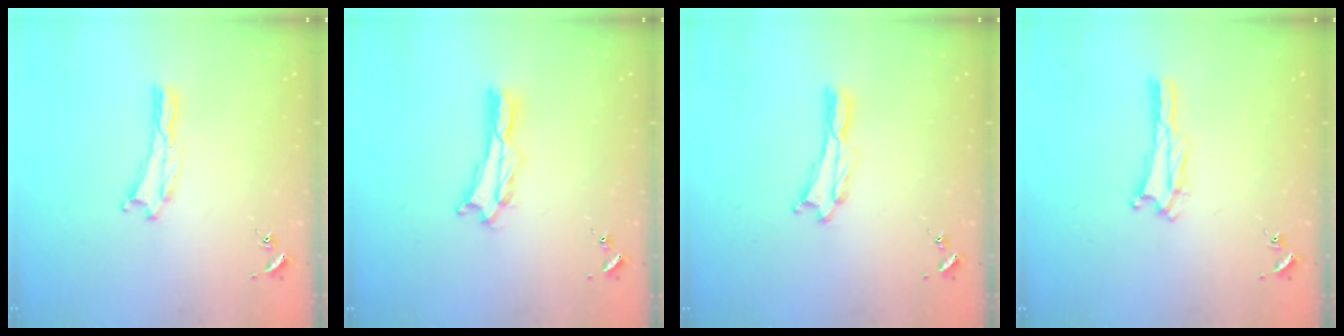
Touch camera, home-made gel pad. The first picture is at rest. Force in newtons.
{"total": 2.0, "press": 2.0, "slide": 0.3}
{"total": 0.0}
{"total": 1.3, "press": 1.3, "slide": 0.4}